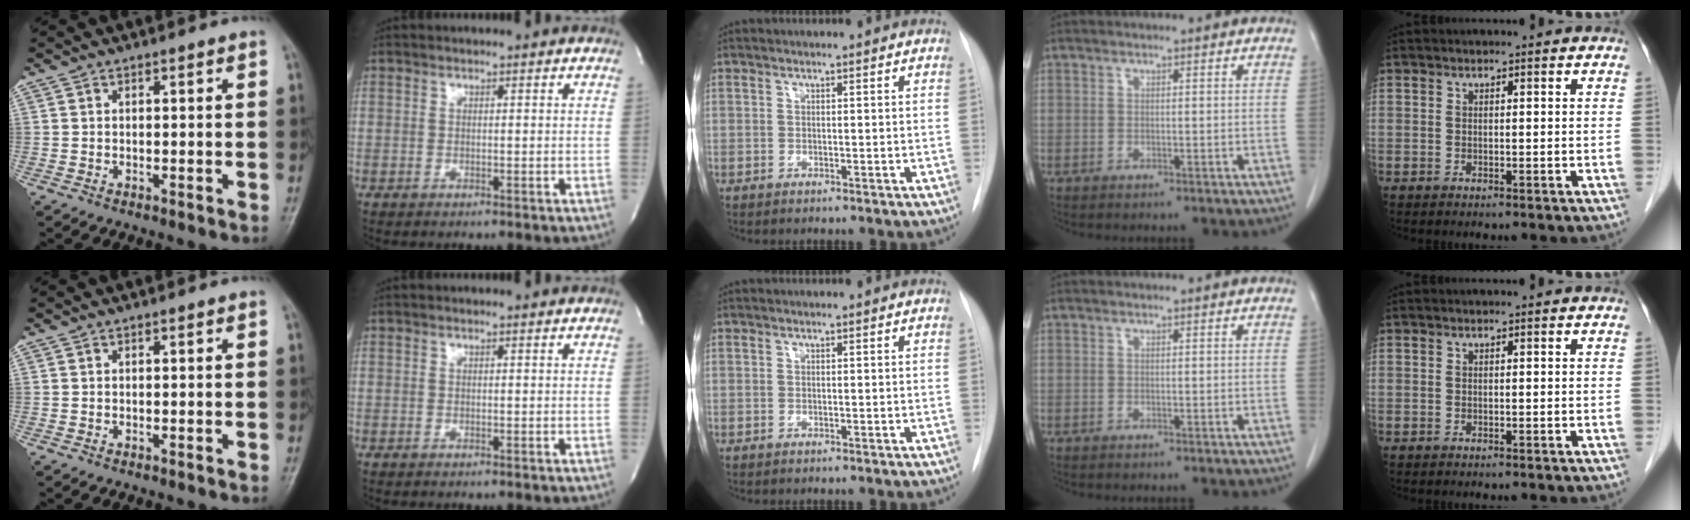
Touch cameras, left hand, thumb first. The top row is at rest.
{}